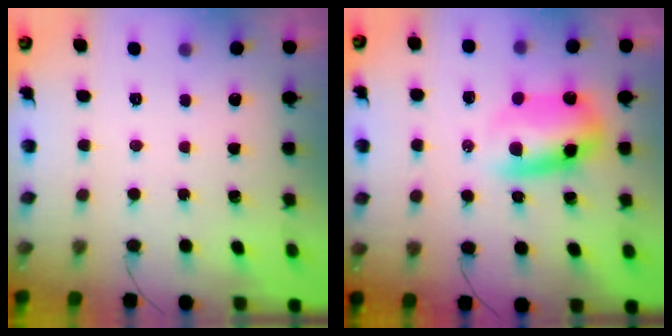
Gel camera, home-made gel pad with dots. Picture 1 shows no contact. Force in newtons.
{"total": 8.8, "press": 8.5, "slide": 2.5}